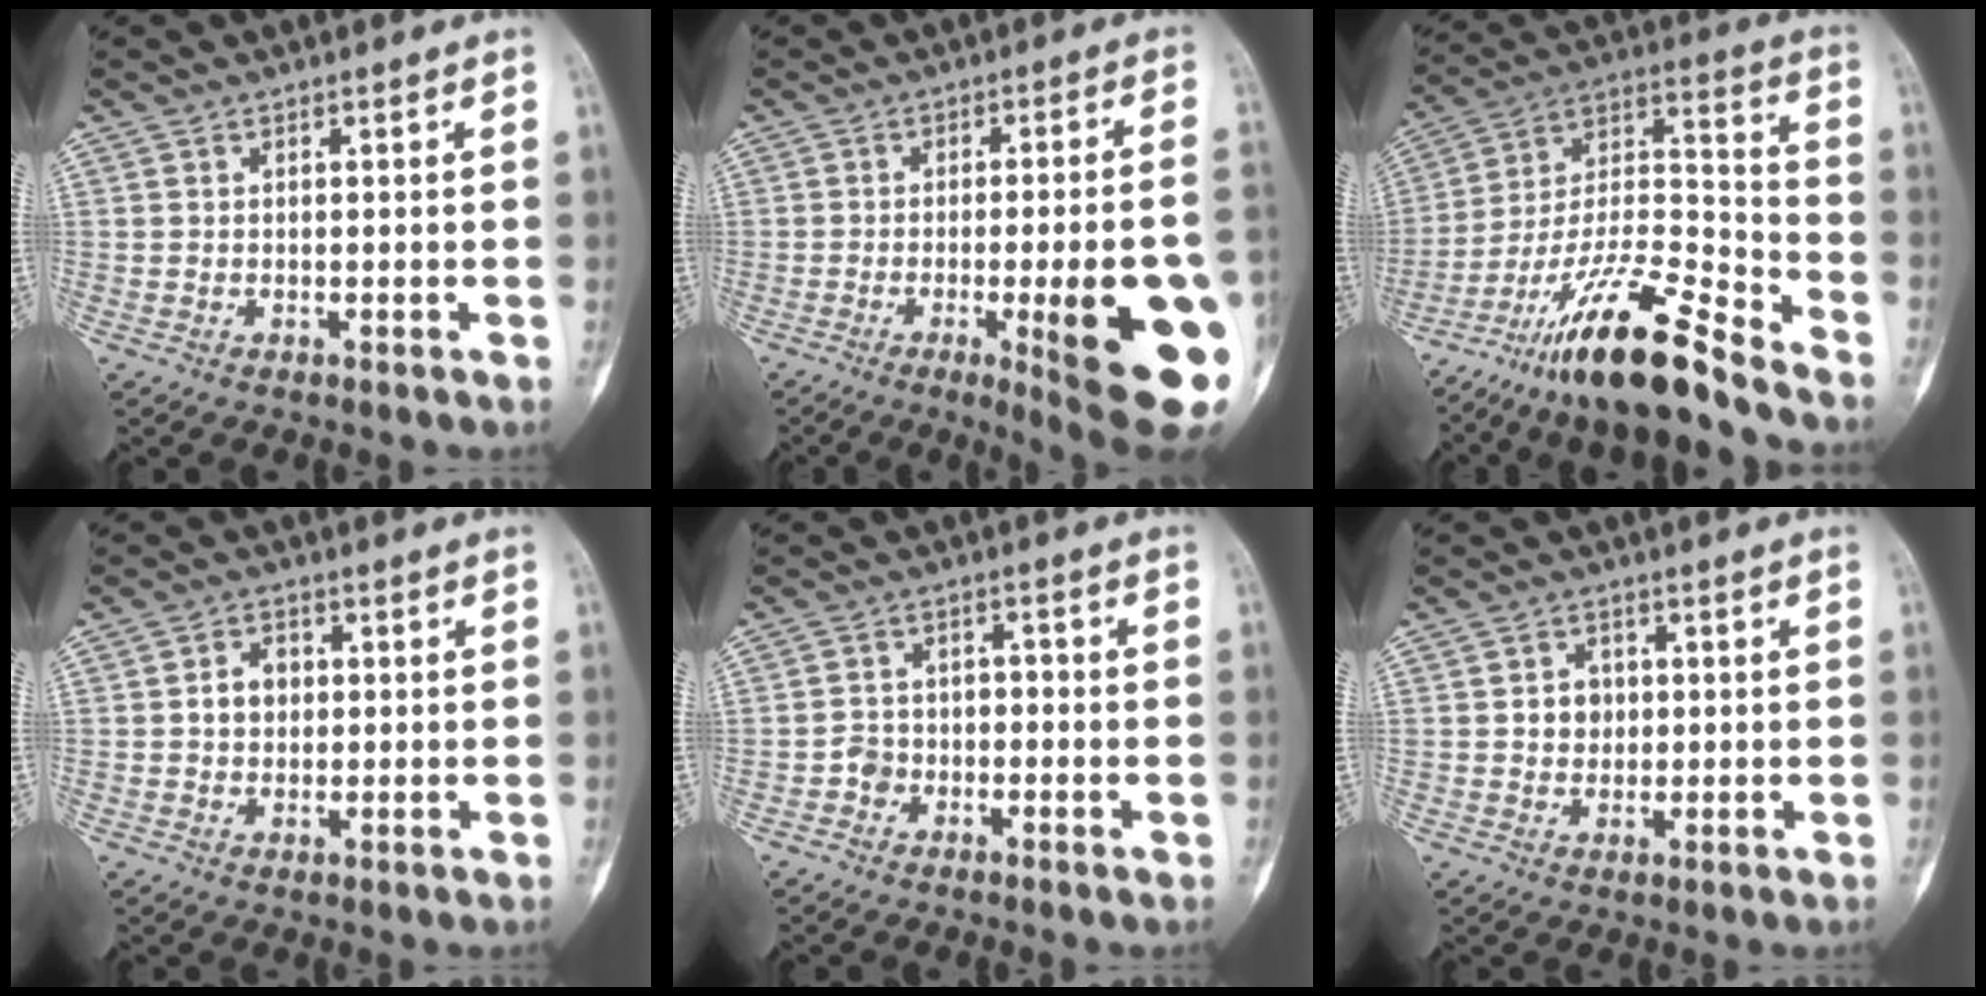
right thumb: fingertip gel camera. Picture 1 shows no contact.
{"total": 20.1, "force": [-5.5, 3.7, 19.0], "torque": [-0.196, -0.001, -0.057]}
{"total": 19.5, "force": [-14.9, 2.9, 12.2], "torque": [-0.229, 0.082, -0.270]}
{"total": 4.1, "force": [0.3, 3.4, 2.4], "torque": [-0.025, 0.010, 0.002]}
{"total": 3.4, "force": [-1.8, 2.8, 1.0], "torque": [0.006, 0.025, -0.040]}
{"total": 3.8, "force": [0.3, 3.4, 1.8], "torque": [-0.004, 0.004, 0.005]}